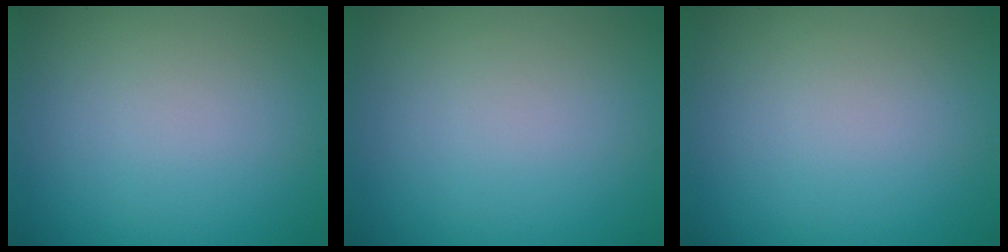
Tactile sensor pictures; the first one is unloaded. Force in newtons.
{"total": 0.0}
{"total": 0.0}